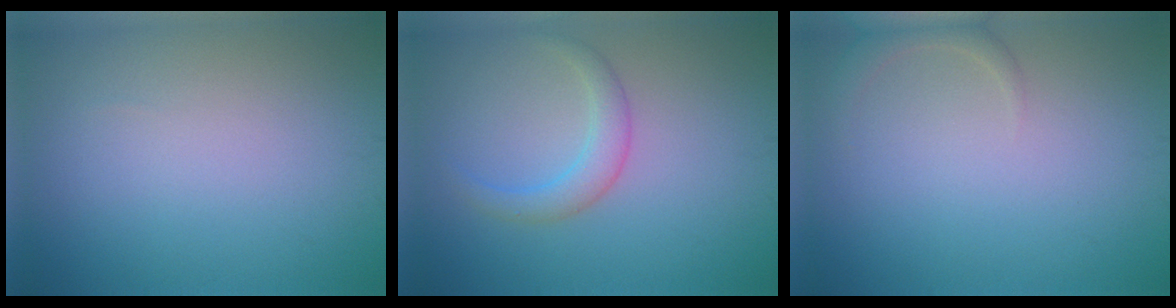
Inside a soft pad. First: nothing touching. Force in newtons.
{"total": 2.4, "press": 2.4, "slide": 0.1}
{"total": 1.5, "press": 1.5, "slide": 0.2}